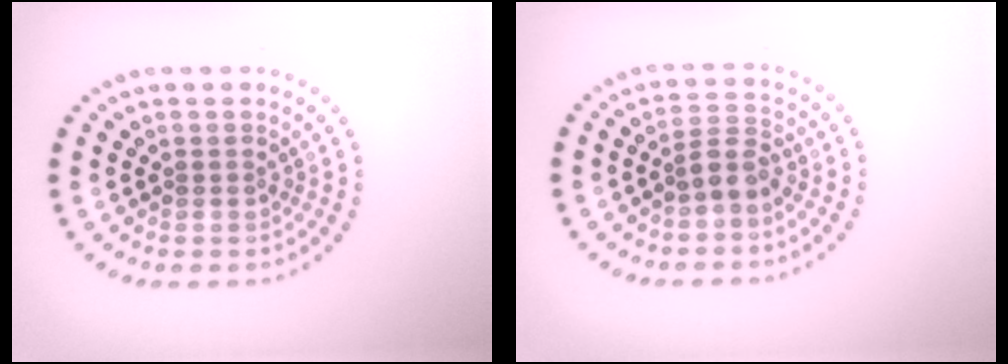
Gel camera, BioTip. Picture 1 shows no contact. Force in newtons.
{"total": 2.3, "press": 1.9, "slide": 1.3}